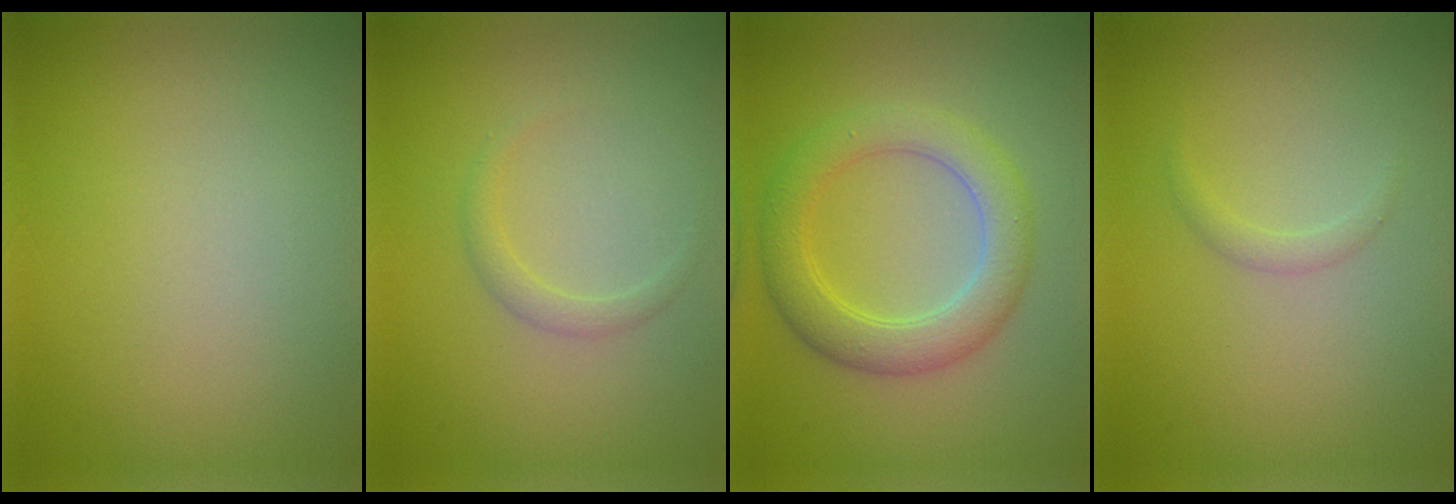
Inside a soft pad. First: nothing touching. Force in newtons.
{"total": 1.2, "press": 1.1, "slide": 0.2}
{"total": 4.6, "press": 4.6, "slide": 0.1}
{"total": 0.9, "press": 0.9, "slide": 0.0}